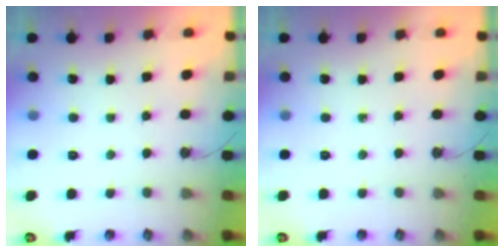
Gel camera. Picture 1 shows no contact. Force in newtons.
{"total": 0.0}